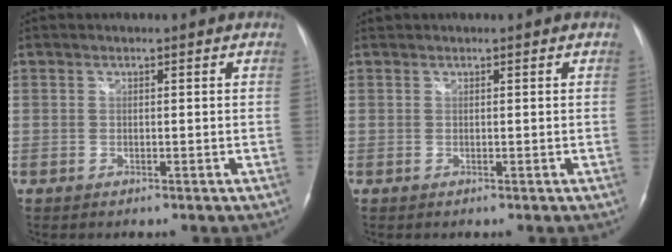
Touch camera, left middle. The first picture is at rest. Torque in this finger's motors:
{"motor_torque": [0.01, 0.03, -0.11, 0.01]}